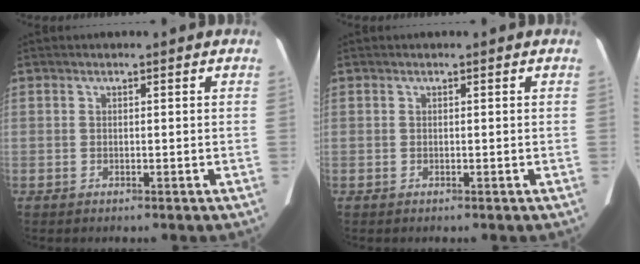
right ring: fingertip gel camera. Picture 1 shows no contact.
{"total": 0.0}